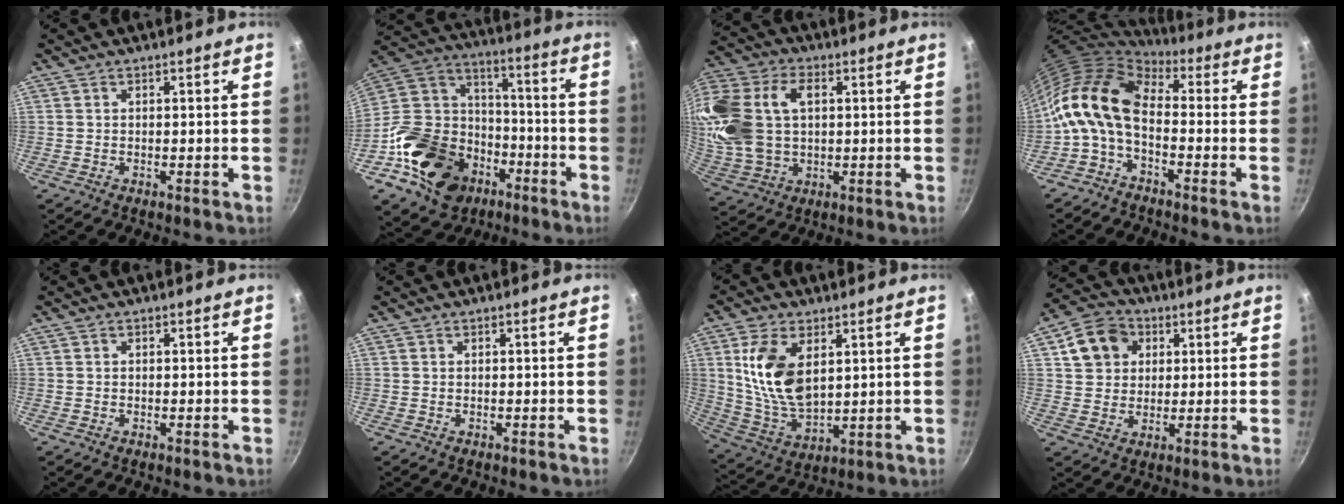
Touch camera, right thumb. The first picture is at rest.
{"total": 24.1, "force": [-10.7, 17.6, 12.4], "torque": [-0.196, 0.072, -0.176]}
{"total": 22.4, "force": [4.3, 15.4, 15.7], "torque": [-0.350, 0.020, 0.084]}
{"total": 12.6, "force": [-1.9, 7.4, 9.9], "torque": [-0.180, 0.030, -0.054]}
{"total": 0.0}
{"total": 0.0}
{"total": 14.3, "force": [3.9, 8.1, 11.1], "torque": [-0.203, -0.026, 0.087]}
{"total": 9.9, "force": [3.4, 8.2, 4.5], "torque": [-0.053, 0.010, 0.051]}